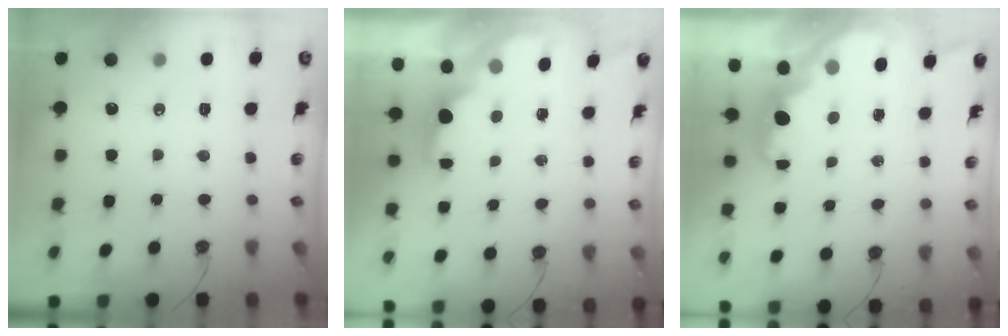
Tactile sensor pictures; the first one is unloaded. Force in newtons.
{"total": 1.7, "press": 1.5, "slide": 0.8}
{"total": 2.4, "press": 2.3, "slide": 0.7}